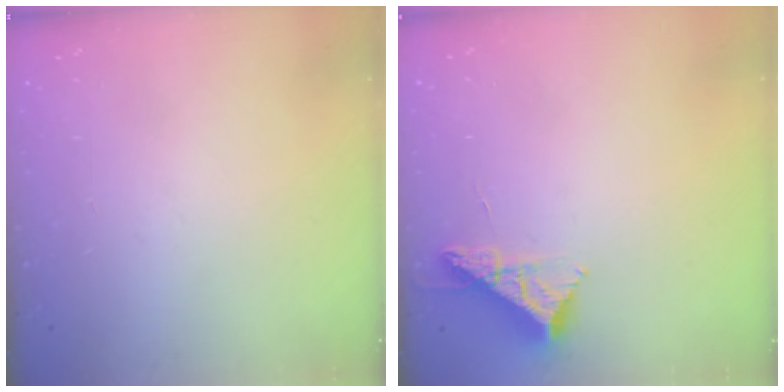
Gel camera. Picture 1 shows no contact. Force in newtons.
{"total": 8.9, "press": 8.9, "slide": 0.3}